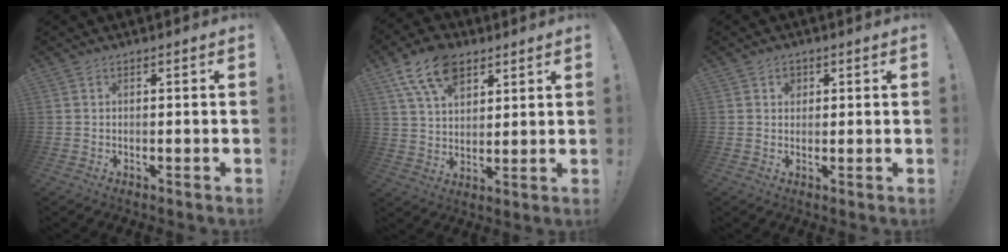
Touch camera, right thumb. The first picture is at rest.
{"total": 13.9, "force": [7.9, 8.4, 7.9], "torque": [-0.134, -0.029, 0.147]}
{"total": 2.5, "force": [1.0, 2.1, 1.0], "torque": [-0.007, -0.004, 0.015]}